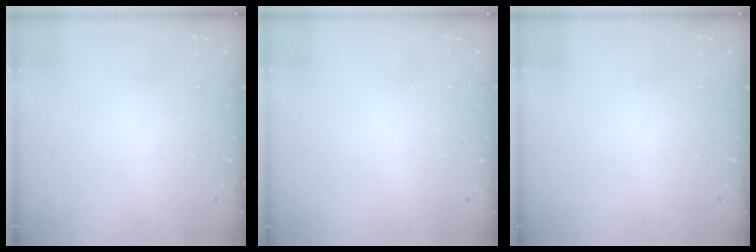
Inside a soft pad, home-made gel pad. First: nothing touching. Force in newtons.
{"total": 0.0}
{"total": 0.0}